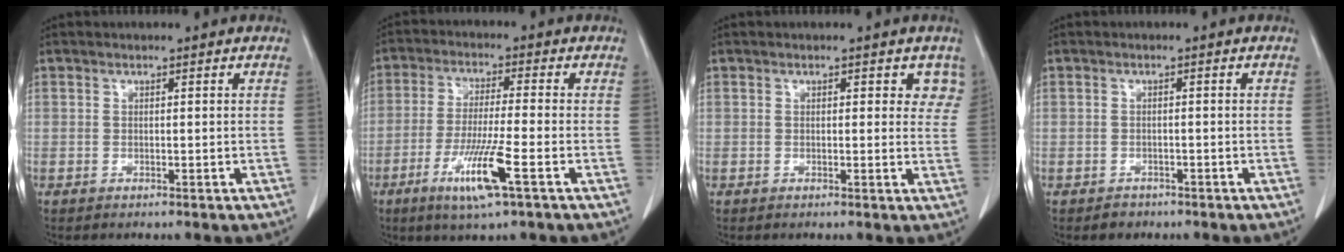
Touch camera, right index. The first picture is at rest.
{"total": 9.1, "force": [-4.2, -0.2, 8.1], "torque": [-0.161, -0.017, -0.076]}
{"total": 3.3, "force": [1.7, 1.8, 2.1], "torque": [0.000, 0.000, 0.009]}
{"total": 1.7, "force": [-1.2, 1.2, 0.0], "torque": [-0.004, 0.004, -0.017]}